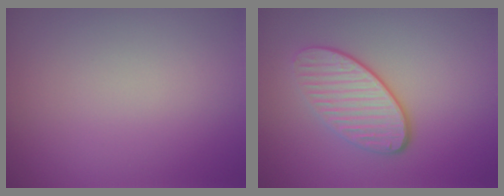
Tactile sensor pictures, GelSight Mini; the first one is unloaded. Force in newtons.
{"total": 3.8, "press": 3.0, "slide": 2.4}